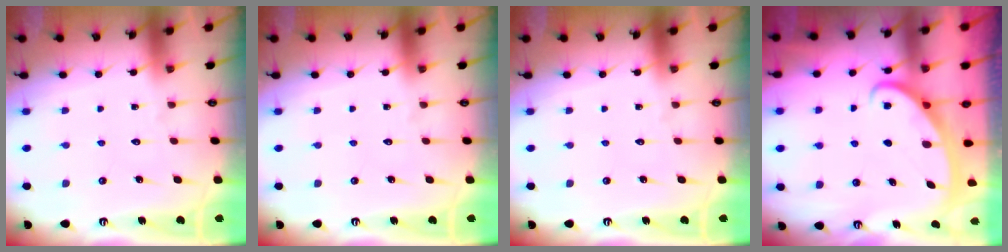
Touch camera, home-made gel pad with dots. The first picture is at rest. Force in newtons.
{"total": 0.0}
{"total": 0.0}
{"total": 2.7, "press": 2.7, "slide": 0.4}